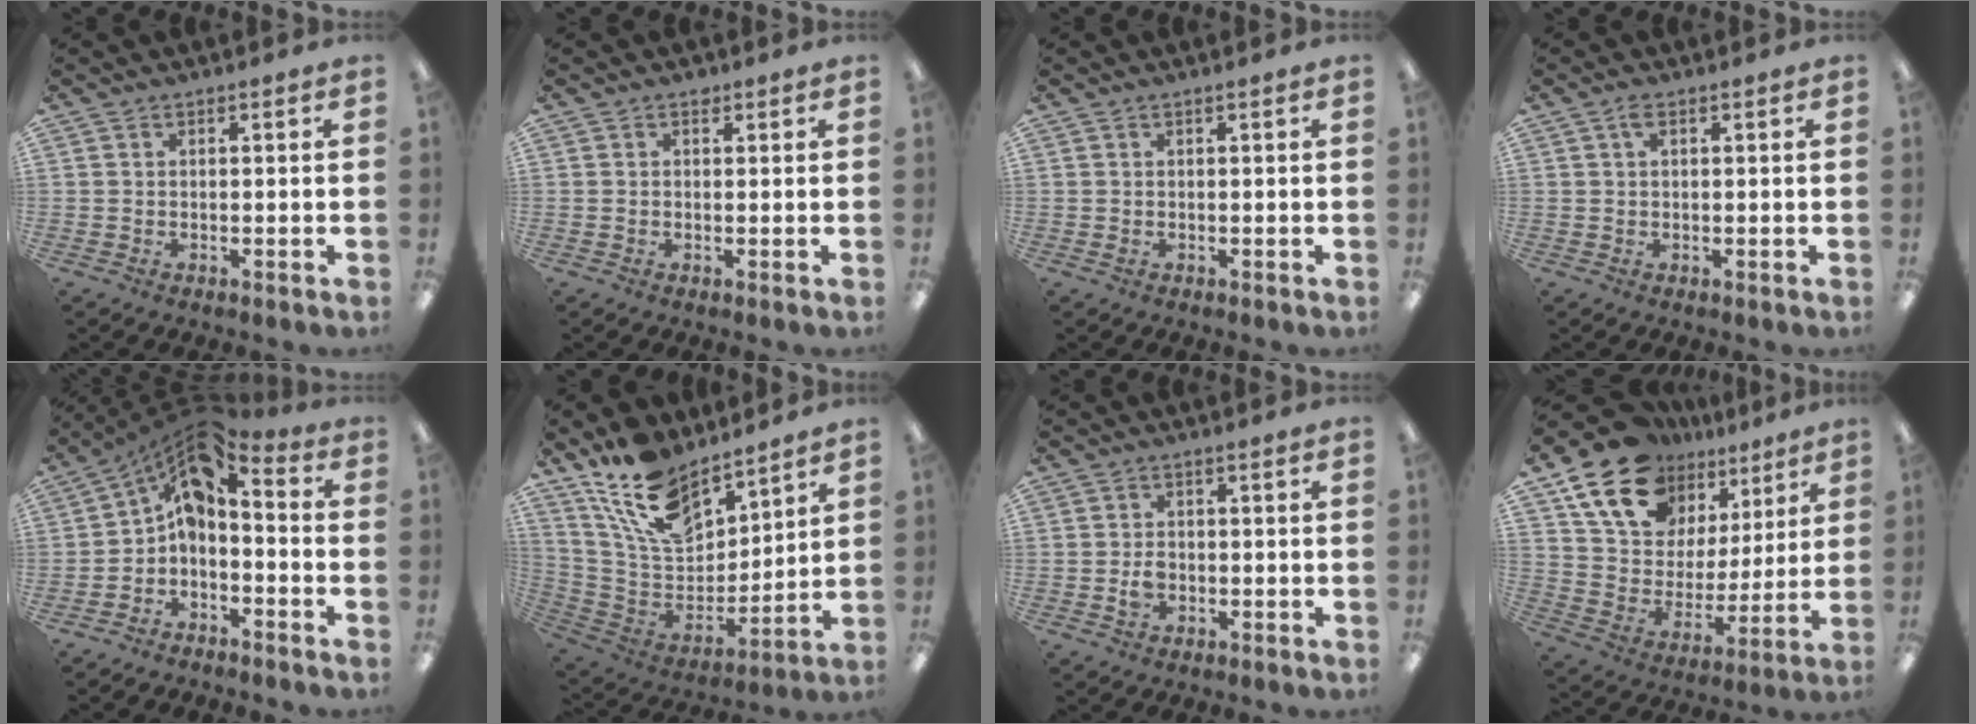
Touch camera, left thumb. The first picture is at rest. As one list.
[{"total": 1.1, "force": [0.5, 0.8, 0.6], "torque": [-0.004, -0.002, 0.008]}, {"total": 0.8, "force": [0.1, 0.2, 0.7], "torque": [-0.014, -0.001, 0.002]}, {"total": 1.7, "force": [1.1, 0.8, 1.1], "torque": [-0.027, 0.007, 0.017]}, {"total": 7.2, "force": [1.4, 4.5, 5.4], "torque": [-0.083, -0.013, 0.029]}, {"total": 16.3, "force": [12.4, 7.9, 7.0], "torque": [-0.152, -0.067, 0.234]}, {"total": 2.8, "force": [-0.5, 2.0, 1.9], "torque": [-0.035, 0.003, -0.008]}, {"total": 18.7, "force": [13.4, 11.4, 6.5], "torque": [-0.136, -0.072, 0.249]}]